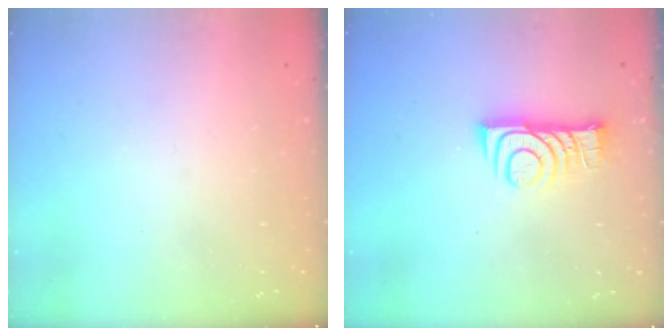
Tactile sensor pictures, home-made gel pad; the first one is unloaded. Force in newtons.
{"total": 8.8, "press": 8.8, "slide": 0.8}